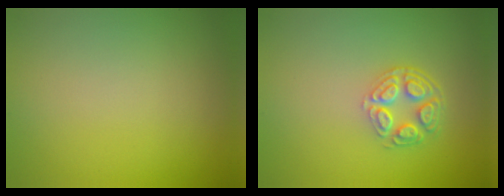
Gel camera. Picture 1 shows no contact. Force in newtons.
{"total": 3.9, "press": 2.9, "slide": 2.5}